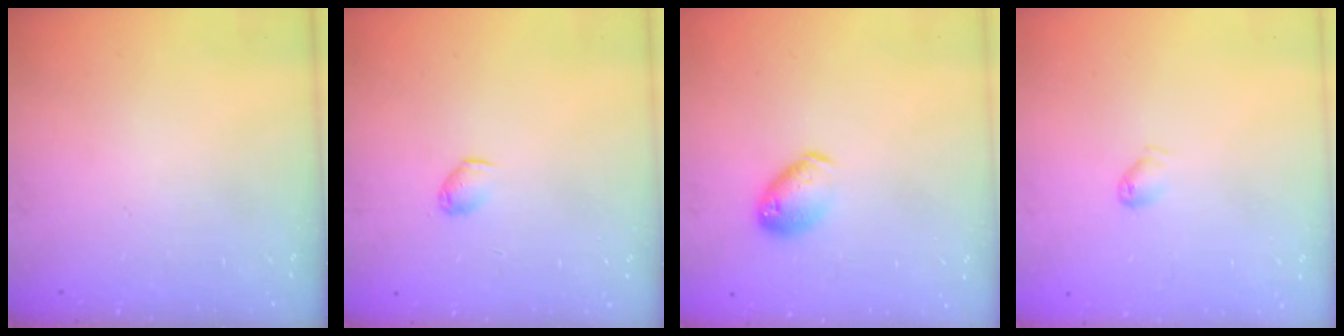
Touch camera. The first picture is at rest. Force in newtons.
{"total": 3.3, "press": 3.2, "slide": 0.6}
{"total": 8.0, "press": 7.9, "slide": 0.8}
{"total": 4.4, "press": 4.3, "slide": 0.7}